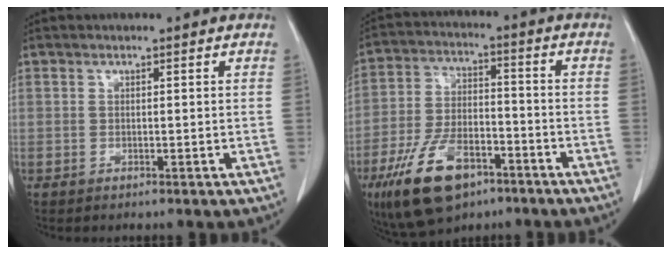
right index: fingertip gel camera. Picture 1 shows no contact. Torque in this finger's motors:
{"motor_torque": [0.04, -0.07, -0.43, -0.14]}